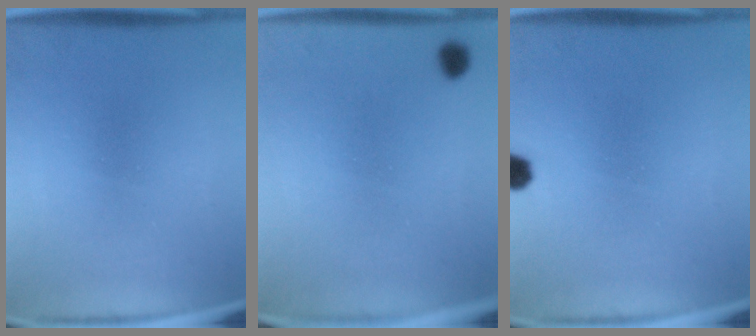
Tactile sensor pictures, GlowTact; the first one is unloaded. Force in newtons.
{"total": 2.9}
{"total": 2.6}